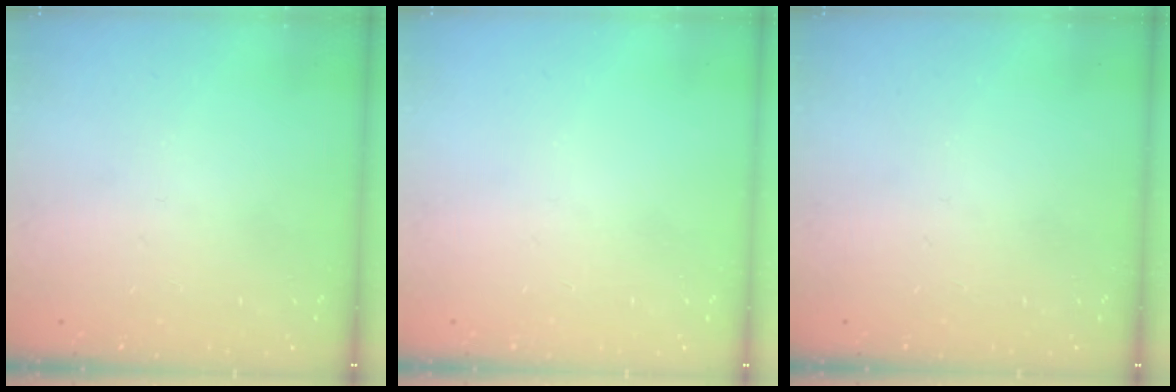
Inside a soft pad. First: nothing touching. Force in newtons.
{"total": 0.0}
{"total": 0.0}